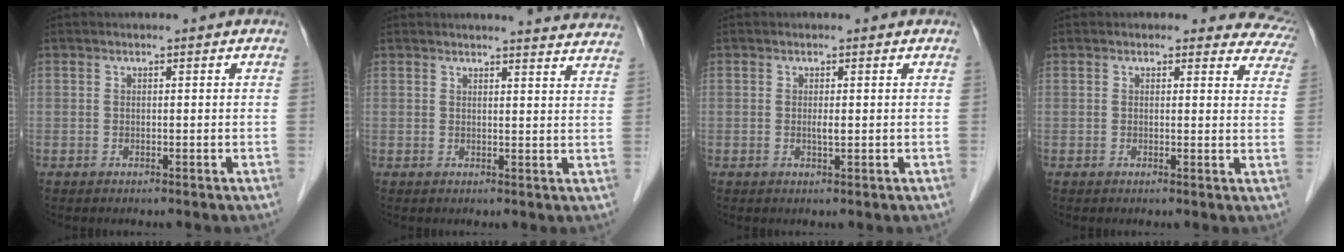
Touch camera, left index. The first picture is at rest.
{"total": 10.8, "force": [10.6, -0.4, 1.9], "torque": [-0.013, -0.046, 0.096]}
{"total": 1.0, "force": [0.0, 0.2, 1.0], "torque": [-0.020, -0.003, 0.000]}
{"total": 8.0, "force": [7.4, 3.3, 0.1], "torque": [0.053, -0.018, 0.034]}